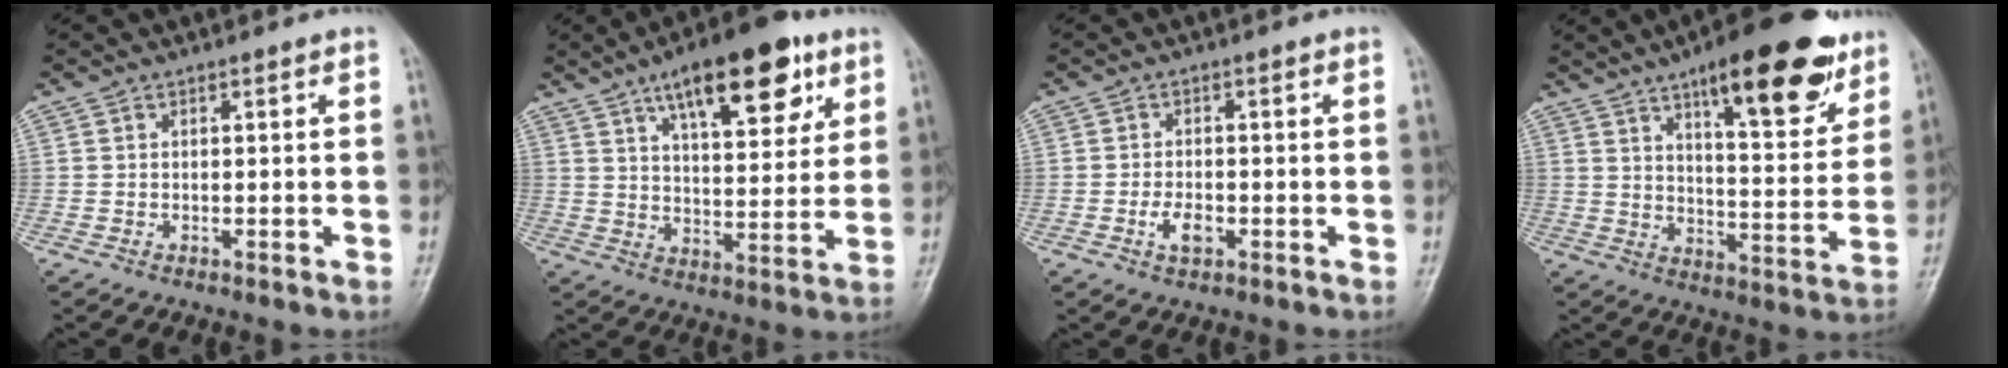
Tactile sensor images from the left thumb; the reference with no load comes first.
{"total": 17.9, "force": [9.7, 7.1, 13.3], "torque": [-0.159, -0.030, 0.149]}
{"total": 3.3, "force": [-1.2, 1.8, 2.5], "torque": [-0.044, 0.004, -0.022]}
{"total": 20.2, "force": [12.3, 6.5, 14.7], "torque": [-0.171, -0.053, 0.182]}